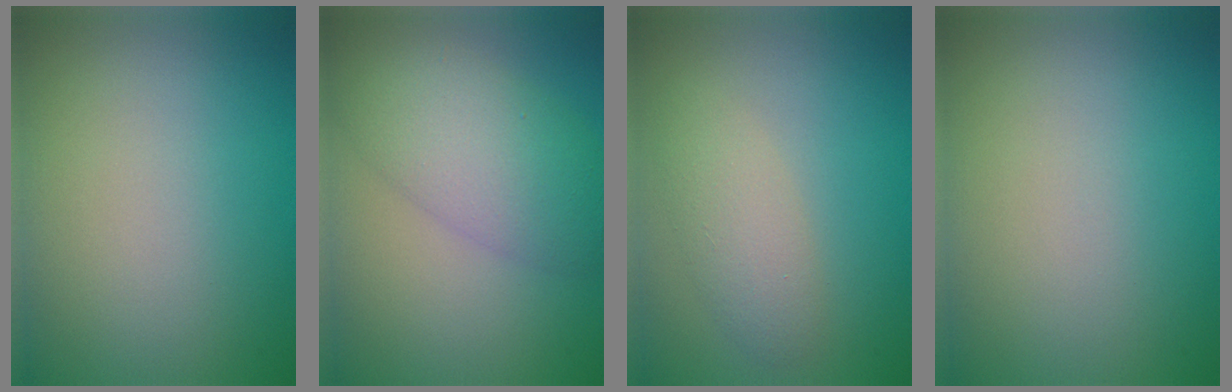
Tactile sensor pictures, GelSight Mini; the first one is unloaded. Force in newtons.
{"total": 6.4, "press": 6.4, "slide": 0.2}
{"total": 2.6, "press": 2.6, "slide": 0.1}
{"total": 0.0}